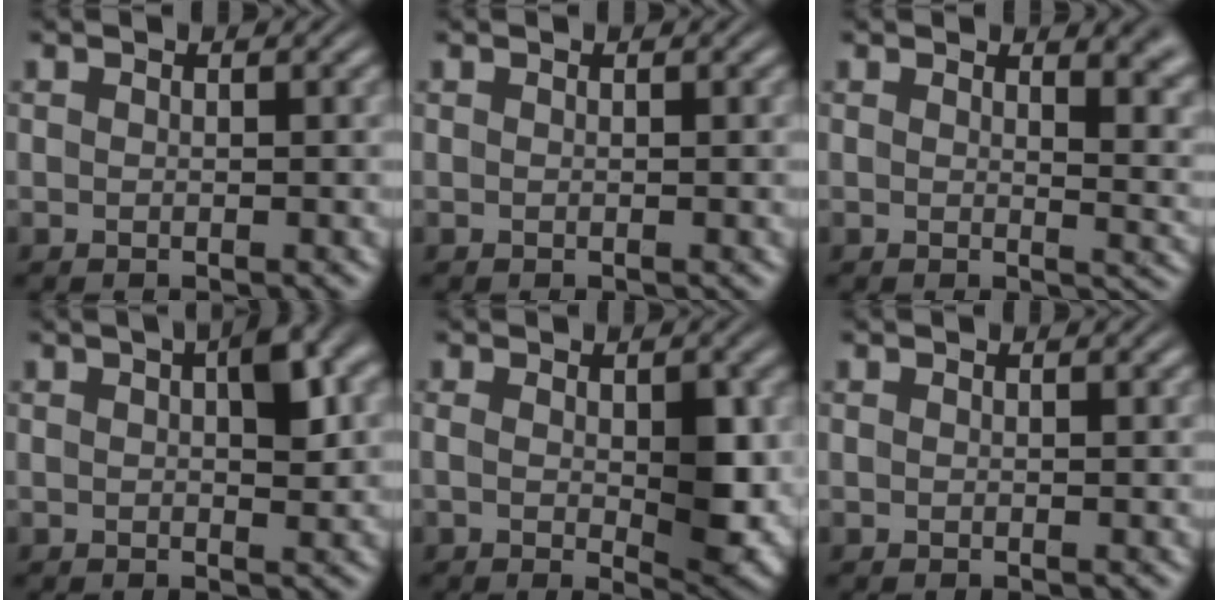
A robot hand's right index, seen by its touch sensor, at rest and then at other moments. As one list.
[{"total": 0.0}, {"total": 4.0, "force": [2.8, 0.7, 2.8], "torque": [-0.019, -0.005, 0.036]}, {"total": 3.6, "force": [1.0, 1.2, 3.3], "torque": [-0.034, 0.013, 0.006]}, {"total": 4.5, "force": [-0.3, 1.4, 4.3], "torque": [-0.064, -0.020, 0.001]}, {"total": 0.0}]